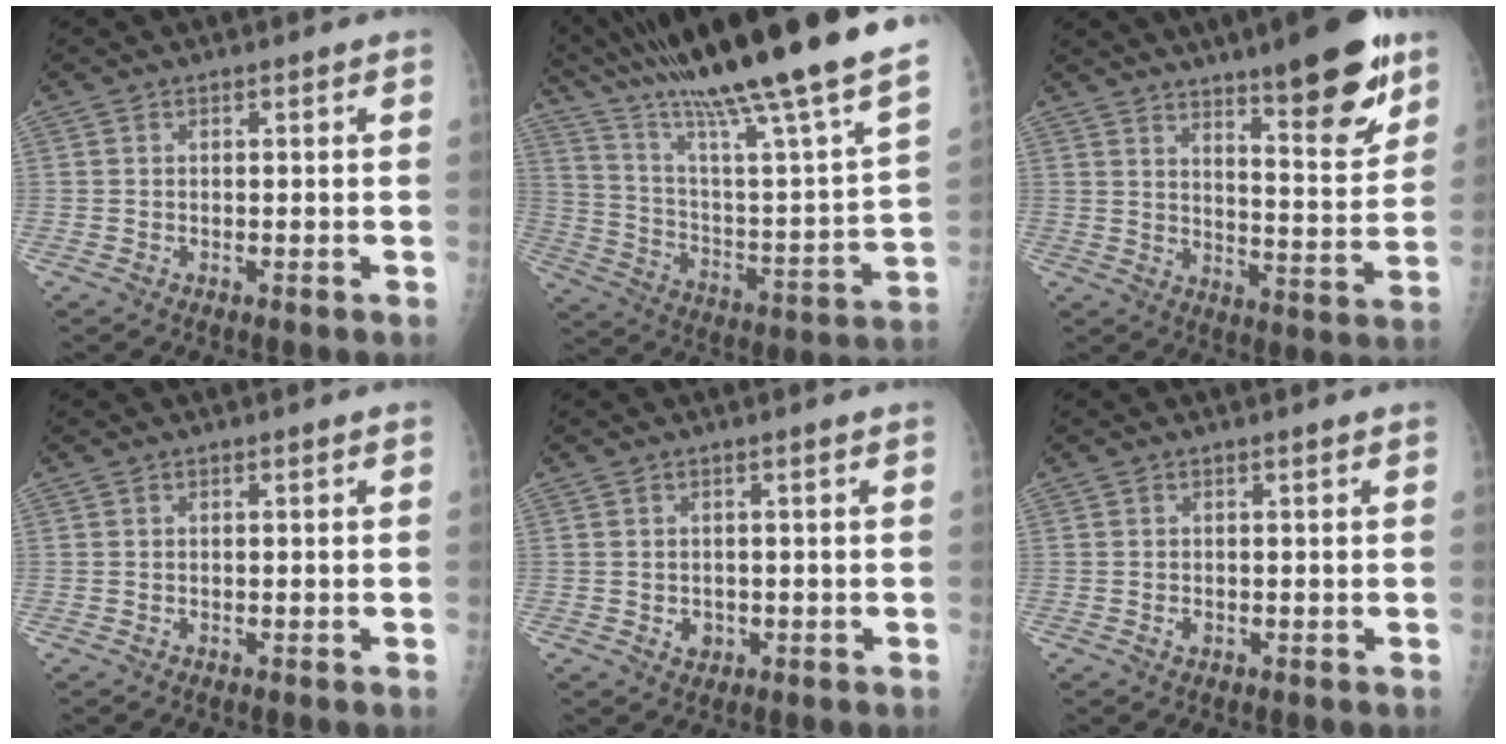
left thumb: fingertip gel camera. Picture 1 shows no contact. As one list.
[{"total": 35.6, "force": [26.7, 3.5, 23.3], "torque": [-0.363, -0.091, 0.403]}, {"total": 16.2, "force": [10.4, 3.6, 12.0], "torque": [-0.141, -0.066, 0.158]}, {"total": 0.0}, {"total": 1.7, "force": [-0.2, 1.4, 0.9], "torque": [-0.007, 0.001, 0.003]}, {"total": 0.9, "force": [0.1, 0.5, 0.7], "torque": [-0.013, 0.006, 0.005]}]